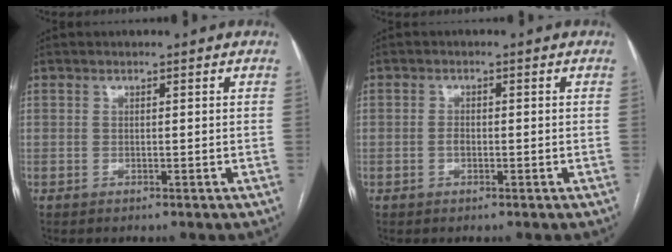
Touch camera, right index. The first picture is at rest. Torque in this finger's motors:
{"motor_torque": [0.48, -0.12, 0.22, 0.01]}